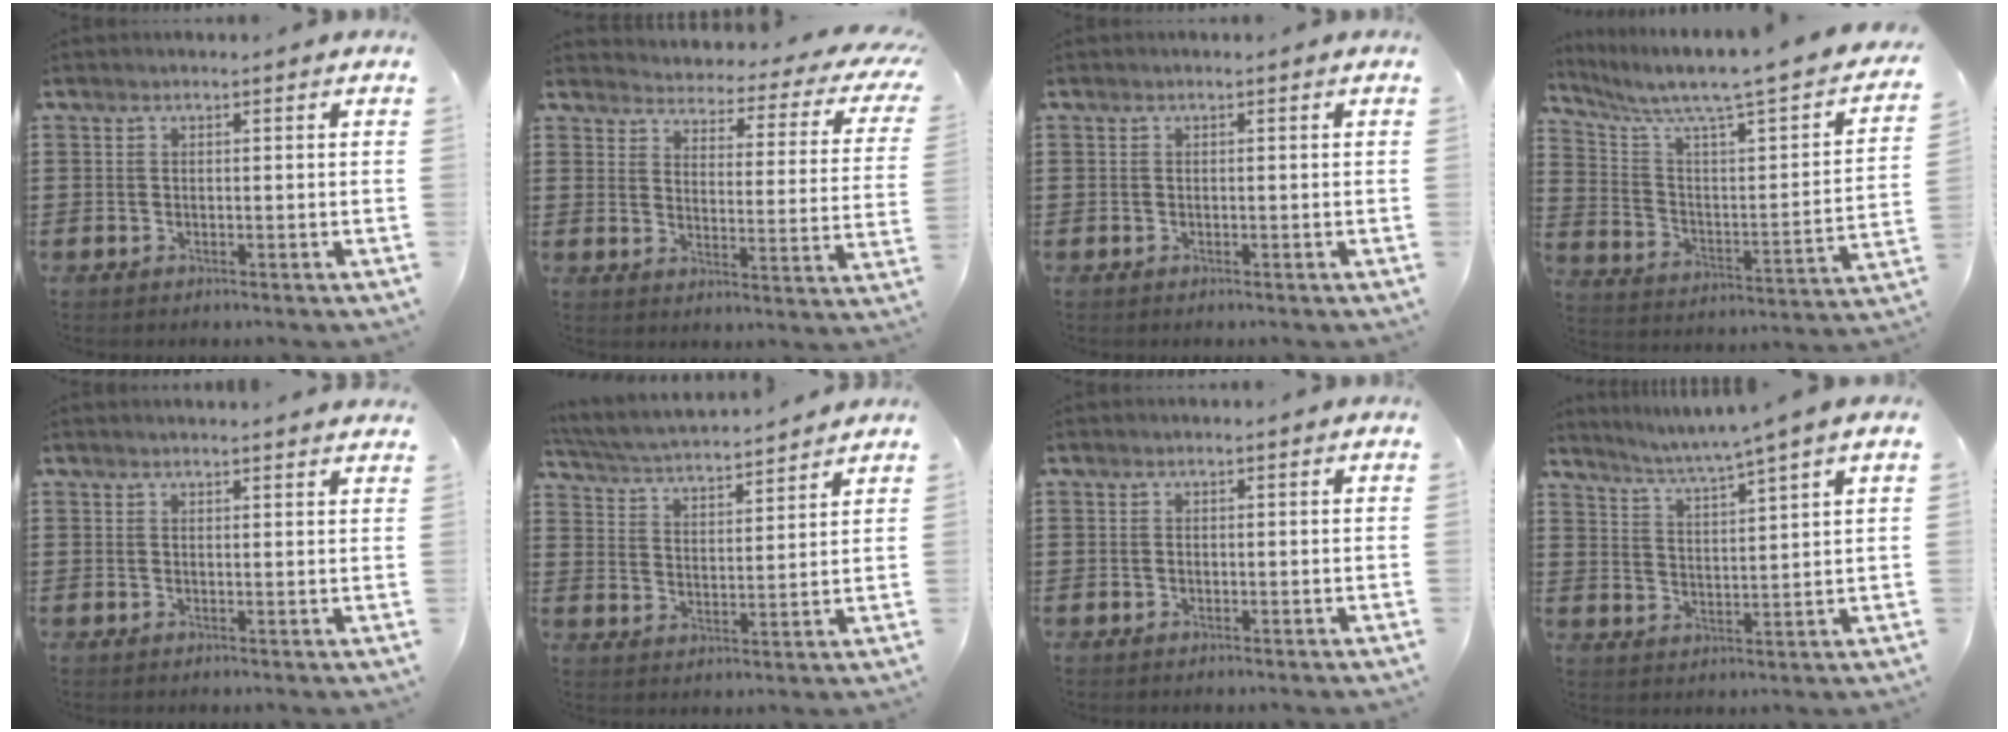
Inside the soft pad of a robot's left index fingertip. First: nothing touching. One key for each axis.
{"total": 2.7, "fx": 2.5, "fy": 0.5, "fz": 0.8, "tx": -0.036, "ty": -0.028, "tz": 0.035}
{"total": 0.0}
{"total": 5.6, "fx": 4.3, "fy": 0.2, "fz": 3.5, "tx": -0.090, "ty": -0.045, "tz": 0.062}
{"total": 1.6, "fx": 1.6, "fy": -0.2, "fz": 0.2, "tx": -0.007, "ty": 0.000, "tz": 0.031}
{"total": 4.3, "fx": 4.2, "fy": 0.0, "fz": 1.1, "tx": -0.044, "ty": -0.029, "tz": 0.069}
{"total": 0.0}
{"total": 3.6, "fx": 3.1, "fy": -1.3, "fz": 1.3, "tx": -0.040, "ty": -0.030, "tz": 0.046}